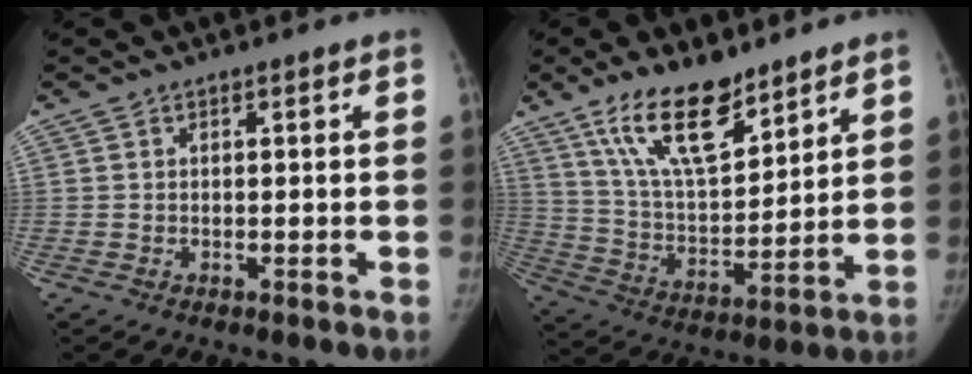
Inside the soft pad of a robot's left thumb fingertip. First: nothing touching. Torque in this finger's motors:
{"motor_torque": [0.34, 0.27, 1.49, -1.28, 0.11]}